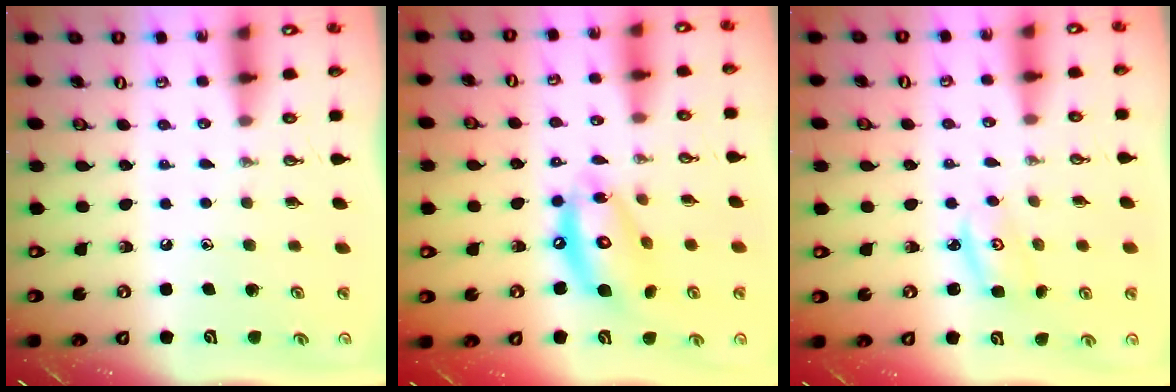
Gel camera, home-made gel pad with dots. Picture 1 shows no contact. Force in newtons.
{"total": 14.3, "press": 14.2, "slide": 1.2}
{"total": 2.9, "press": 2.9, "slide": 0.2}